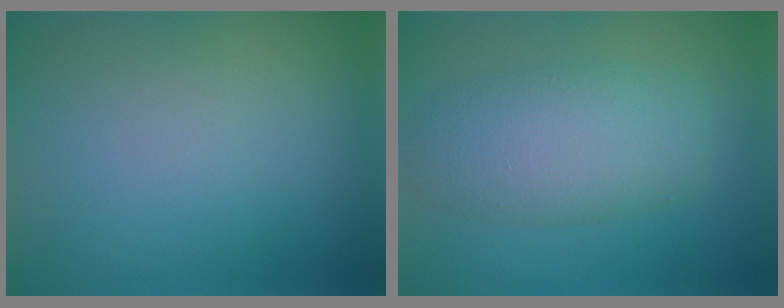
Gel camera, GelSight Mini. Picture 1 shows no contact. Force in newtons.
{"total": 5.7, "press": 5.7, "slide": 0.1}